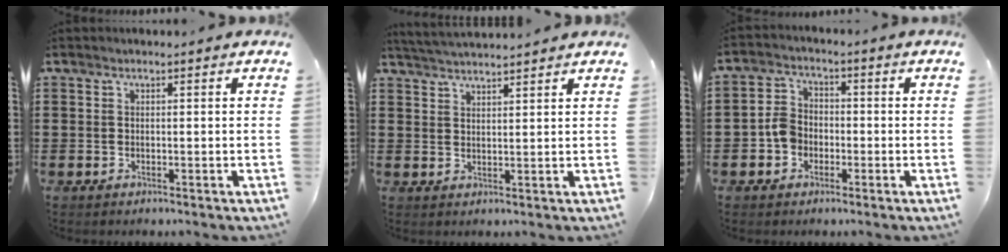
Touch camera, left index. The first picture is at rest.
{"total": 2.9, "force": [2.9, -0.4, 0.2], "torque": [-0.013, -0.009, 0.054]}
{"total": 4.5, "force": [-1.6, 3.6, 2.2], "torque": [-0.053, 0.011, -0.035]}